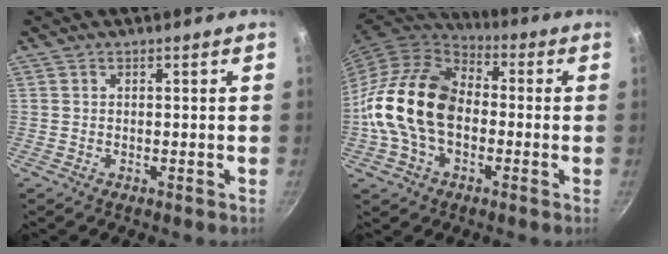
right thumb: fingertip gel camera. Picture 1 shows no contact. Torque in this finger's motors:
{"motor_torque": [1.04, 2.84, 1.45, -1.32, 0.25]}